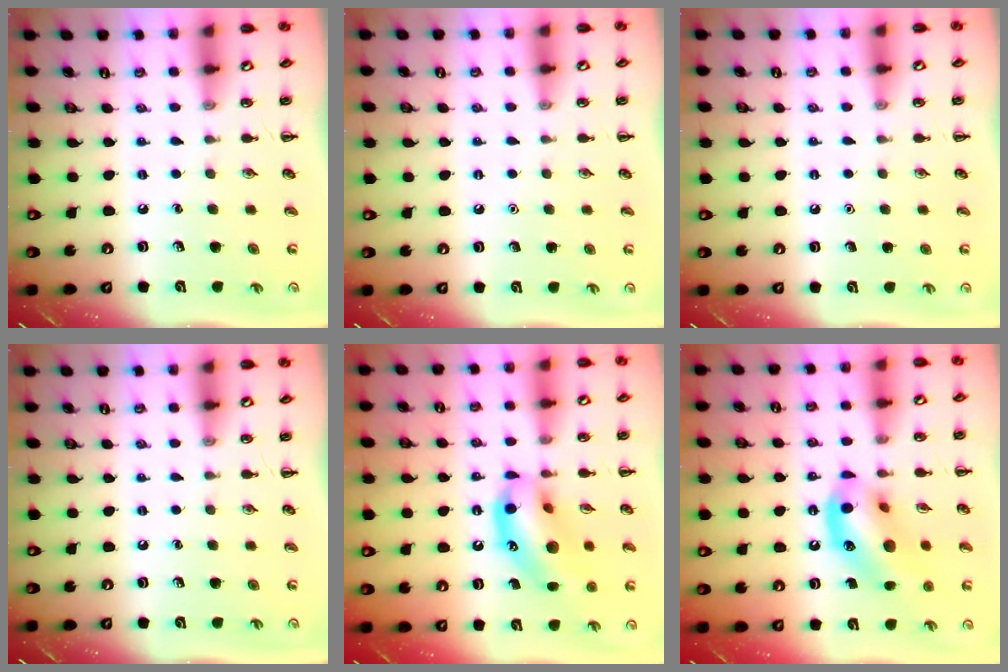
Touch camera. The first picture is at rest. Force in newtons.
{"total": 1.6, "press": 1.6, "slide": 0.1}
{"total": 1.5, "press": 1.5, "slide": 0.1}
{"total": 0.0}
{"total": 15.9, "press": 15.6, "slide": 3.0}
{"total": 14.8, "press": 14.6, "slide": 2.4}